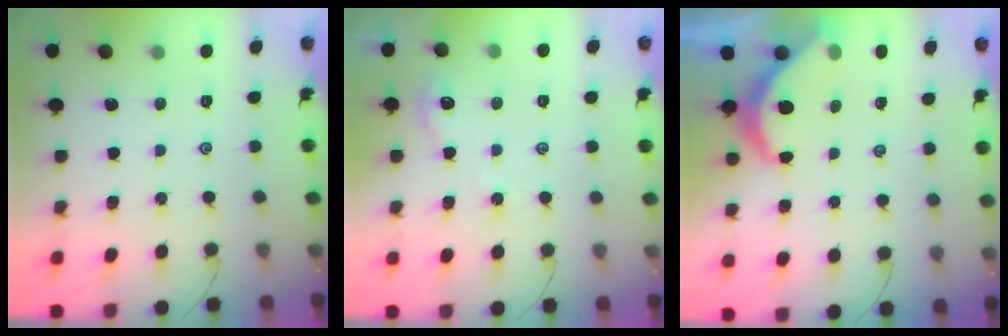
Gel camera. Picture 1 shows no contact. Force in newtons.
{"total": 1.9, "press": 1.9, "slide": 0.4}
{"total": 6.4, "press": 6.4, "slide": 0.1}